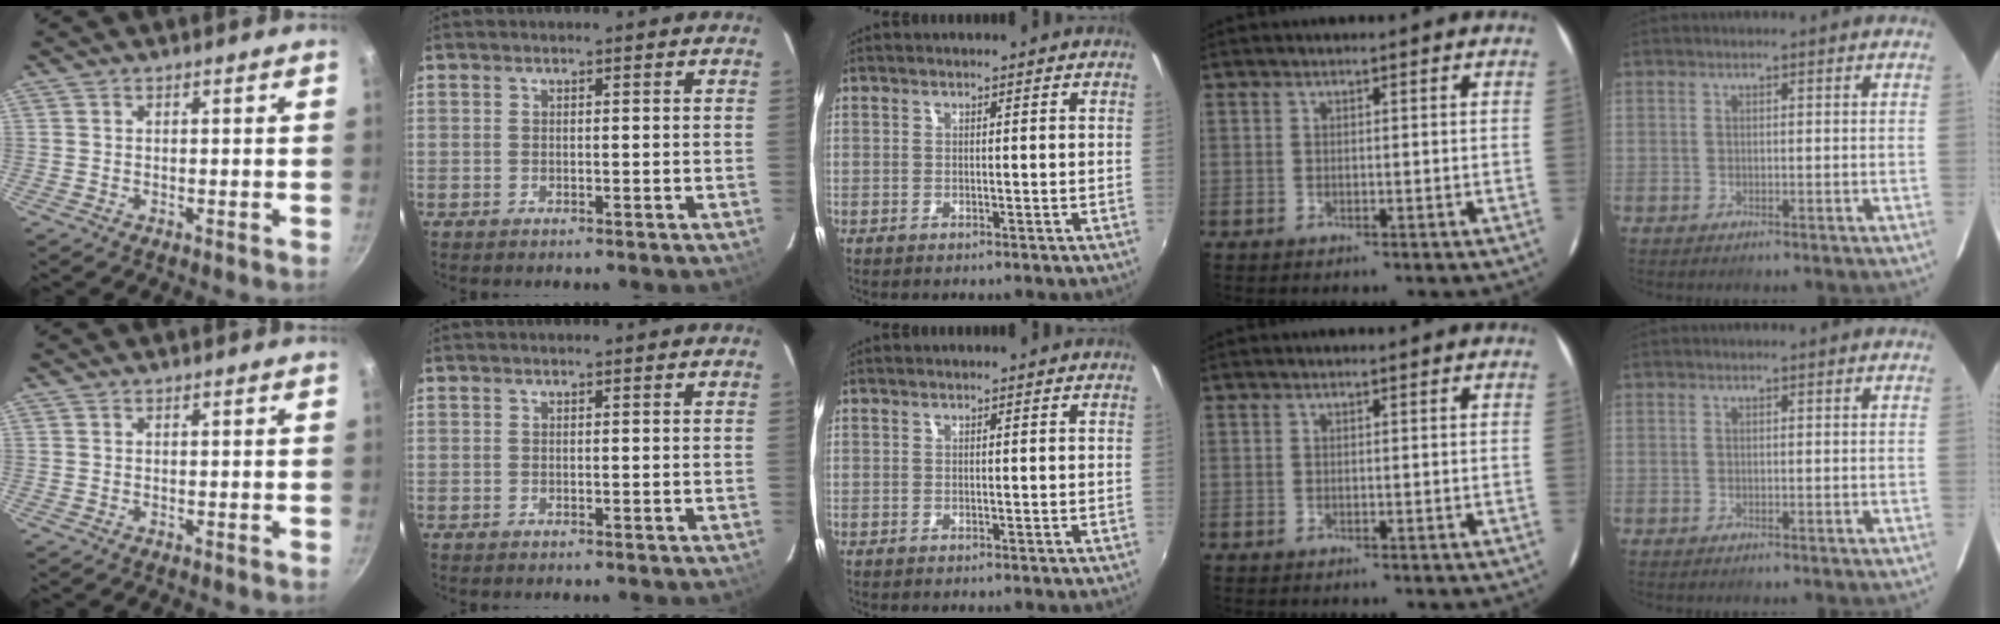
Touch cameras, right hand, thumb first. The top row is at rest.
{}